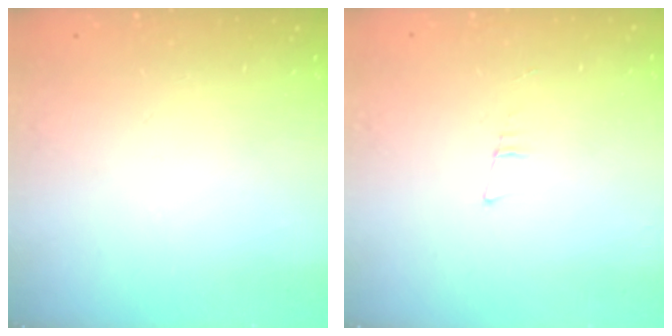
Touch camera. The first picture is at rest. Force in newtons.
{"total": 5.6, "press": 4.7, "slide": 2.9}